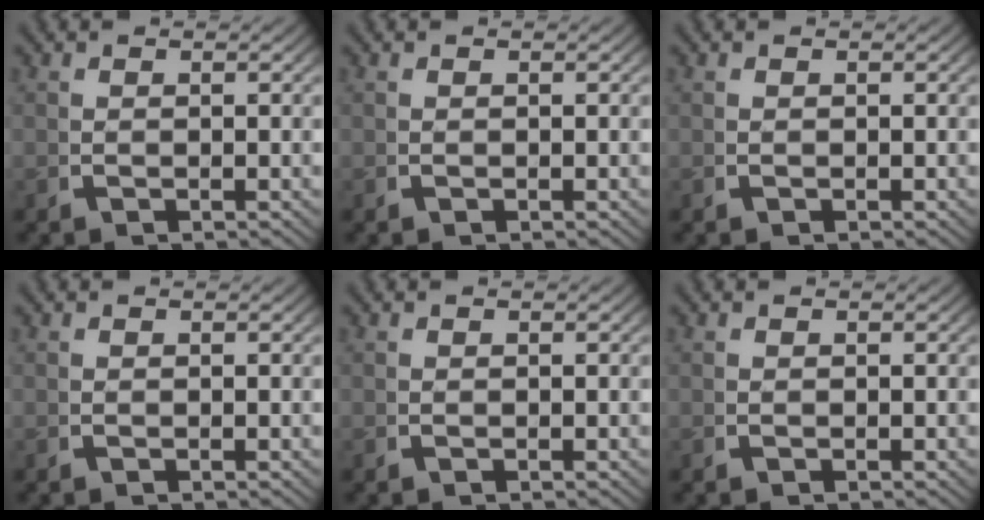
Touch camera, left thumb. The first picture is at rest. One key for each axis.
{"total": 0.0}
{"total": 0.0}
{"total": 0.0}
{"total": 0.0}
{"total": 0.0}